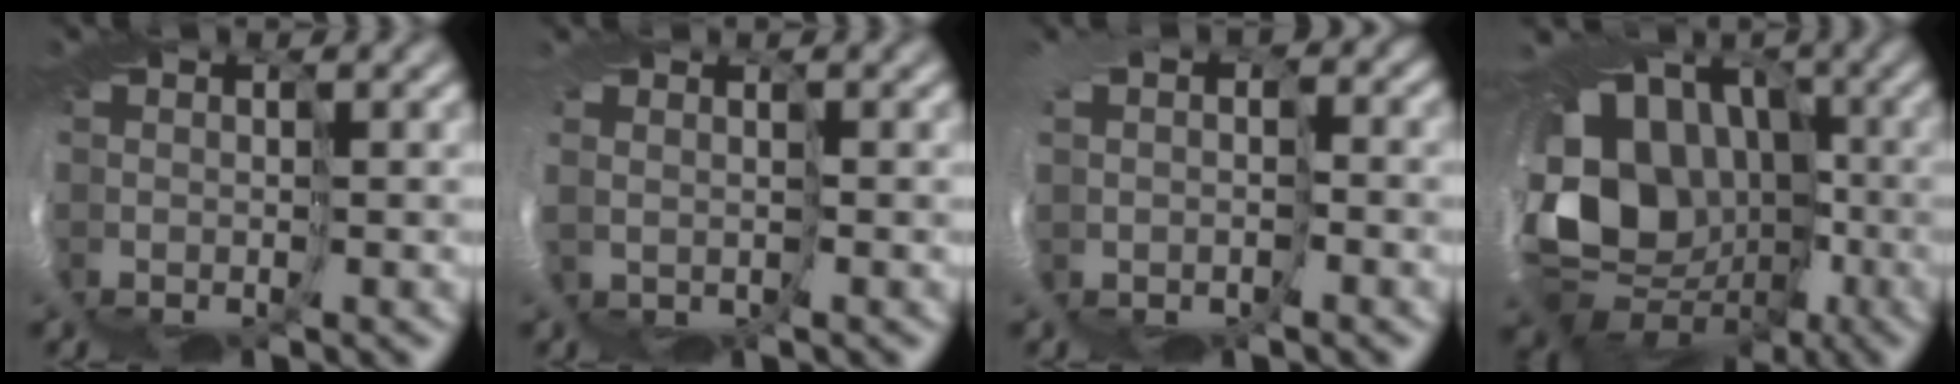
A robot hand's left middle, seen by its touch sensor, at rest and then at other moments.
{"total": 1.3, "force": [0.1, 1.3, 0.0], "torque": [-0.001, -0.003, 0.007]}
{"total": 3.6, "force": [-0.5, 2.8, 2.1], "torque": [-0.041, -0.014, 0.000]}
{"total": 11.2, "force": [-0.1, 9.8, 5.4], "torque": [-0.098, -0.012, -0.001]}